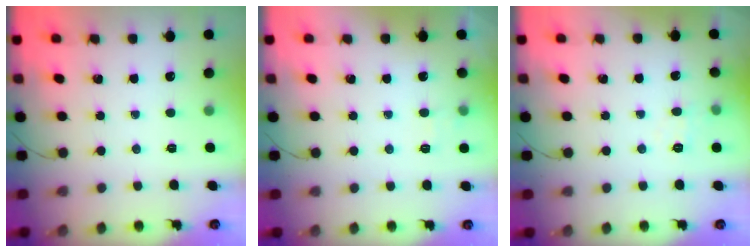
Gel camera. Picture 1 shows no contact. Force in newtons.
{"total": 4.0, "press": 3.5, "slide": 2.0}
{"total": 4.8, "press": 4.5, "slide": 1.7}